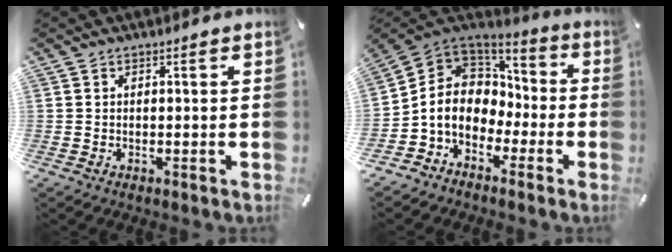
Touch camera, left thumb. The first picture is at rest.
{"total": 10.0, "force": [-2.5, 8.8, 4.1], "torque": [-0.117, 0.006, -0.045]}